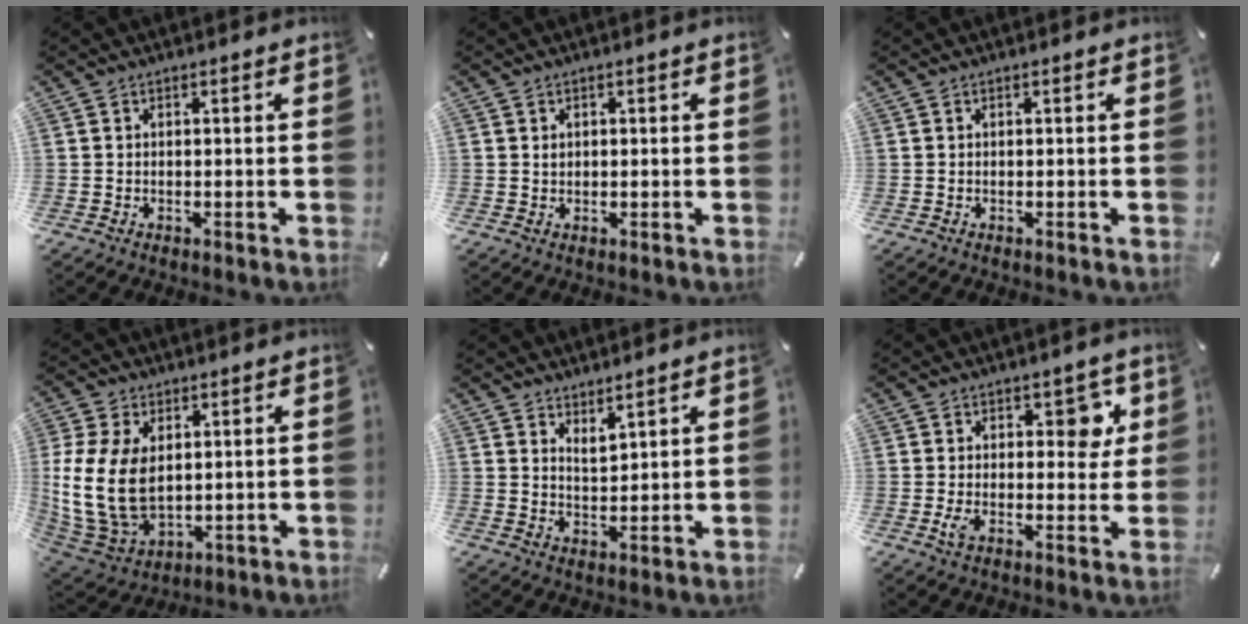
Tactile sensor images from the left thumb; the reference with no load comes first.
{"total": 0.9, "force": [0.2, 0.9, 0.1], "torque": [-0.005, 0.002, 0.005]}
{"total": 0.0}
{"total": 15.6, "force": [1.7, 11.1, 10.8], "torque": [-0.251, -0.016, 0.033]}
{"total": 3.2, "force": [3.2, 0.4, -0.1], "torque": [0.002, -0.022, 0.059]}
{"total": 7.8, "force": [2.1, 4.7, 5.8], "torque": [-0.059, -0.010, 0.030]}